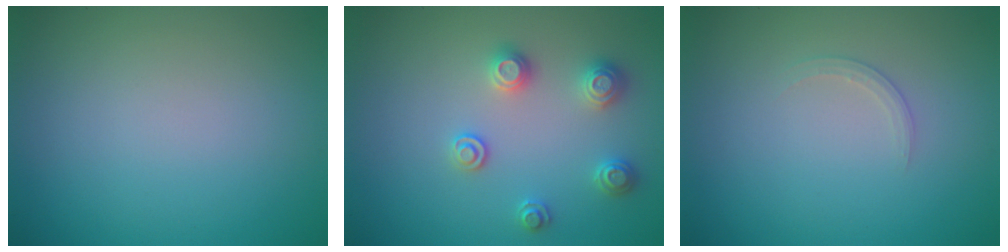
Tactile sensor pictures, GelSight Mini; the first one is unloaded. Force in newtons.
{"total": 2.6, "press": 2.6, "slide": 0.1}
{"total": 1.0, "press": 1.0, "slide": 0.0}